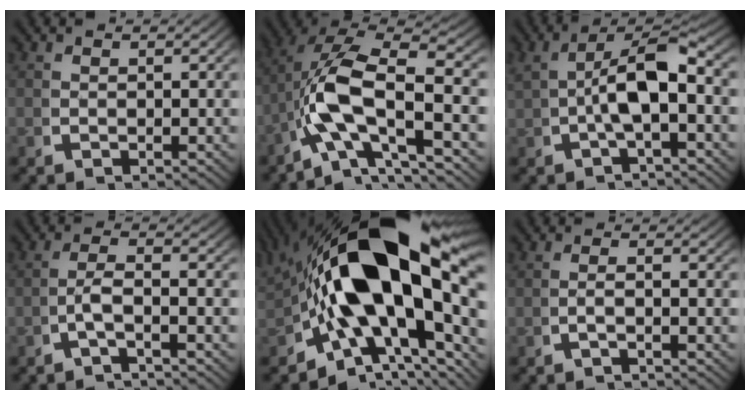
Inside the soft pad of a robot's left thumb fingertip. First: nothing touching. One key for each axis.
{"total": 10.5, "fx": -0.7, "fy": 6.3, "fz": 8.3, "tx": -0.178, "ty": -0.038, "tz": 0.003}
{"total": 7.1, "fx": 0.6, "fy": 3.4, "fz": 6.2, "tx": -0.119, "ty": -0.011, "tz": 0.015}
{"total": 3.2, "fx": -1.0, "fy": 0.8, "fz": 3.0, "tx": -0.070, "ty": -0.007, "tz": -0.017}
{"total": 22.2, "fx": 1.4, "fy": 12.2, "fz": 18.5, "tx": -0.326, "ty": -0.028, "tz": 0.036}
{"total": 1.6, "fx": -0.6, "fy": -0.1, "fz": 1.5, "tx": -0.036, "ty": 0.002, "tz": -0.011}